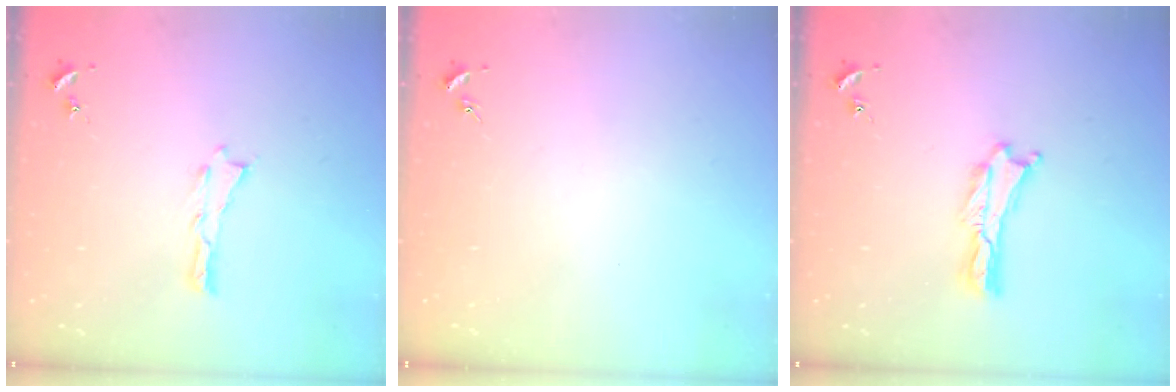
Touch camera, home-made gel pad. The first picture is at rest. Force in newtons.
{"total": 0.0}
{"total": 0.0}